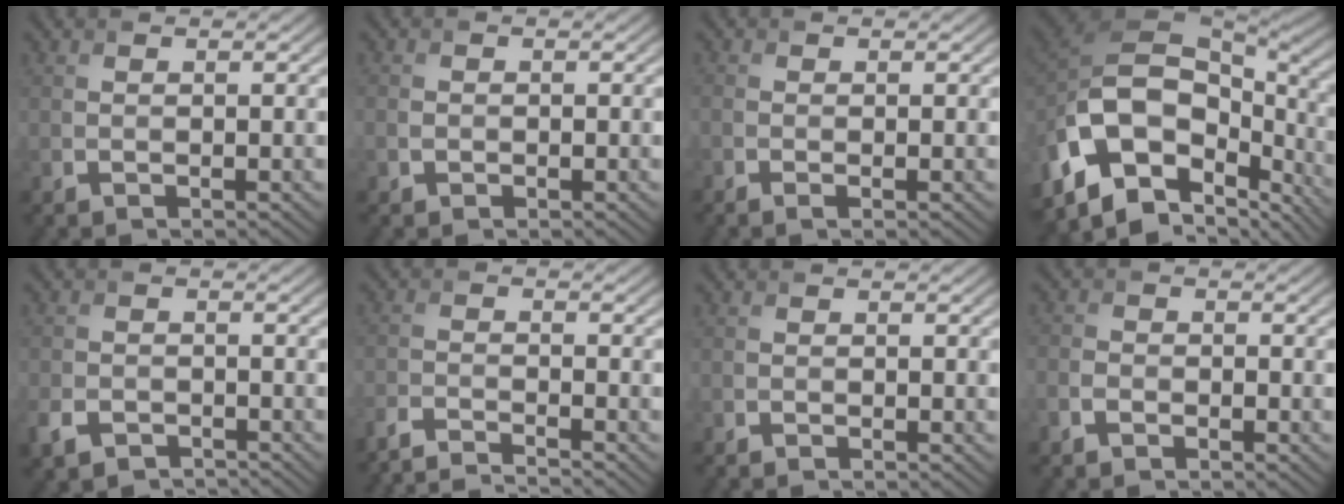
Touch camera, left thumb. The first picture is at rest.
{"total": 0.9, "force": [-0.2, 0.8, 0.3], "torque": [-0.003, 0.001, -0.006]}
{"total": 0.9, "force": [-0.3, -0.1, 0.9], "torque": [-0.020, -0.002, -0.007]}
{"total": 17.1, "force": [-2.7, 10.1, 13.5], "torque": [-0.280, -0.010, -0.021]}
{"total": 3.7, "force": [-2.7, 2.0, 1.6], "torque": [-0.040, -0.005, -0.054]}
{"total": 5.1, "force": [-4.9, 0.2, 1.6], "torque": [-0.029, -0.006, -0.098]}
{"total": 1.0, "force": [-0.9, -0.3, 0.1], "torque": [-0.002, -0.004, -0.019]}
{"total": 1.9, "force": [-1.5, 0.9, 0.7], "torque": [-0.015, 0.000, -0.041]}